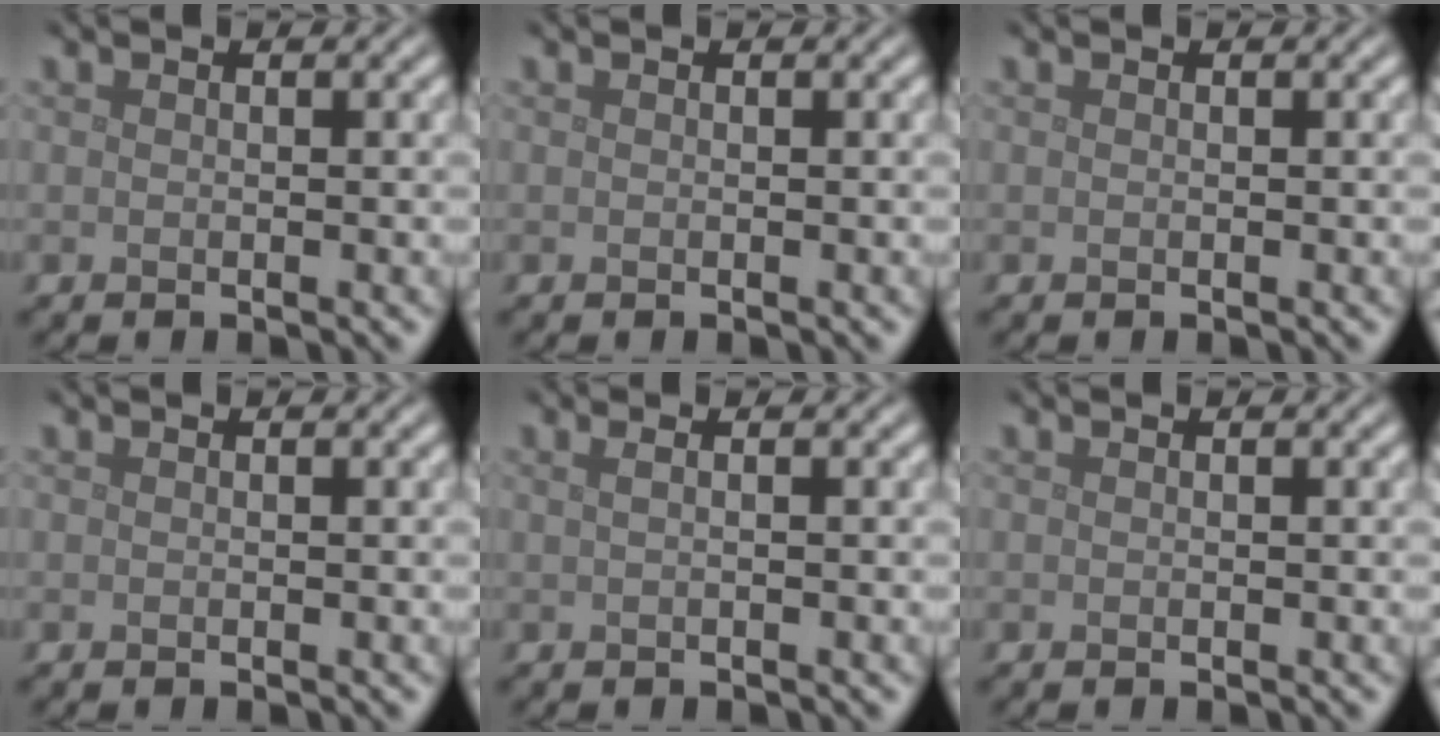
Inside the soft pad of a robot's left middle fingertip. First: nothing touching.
{"total": 0.0}
{"total": 0.0}
{"total": 0.0}
{"total": 1.8, "force": [0.7, 0.9, 1.4], "torque": [-0.006, 0.003, -0.010]}
{"total": 0.0}